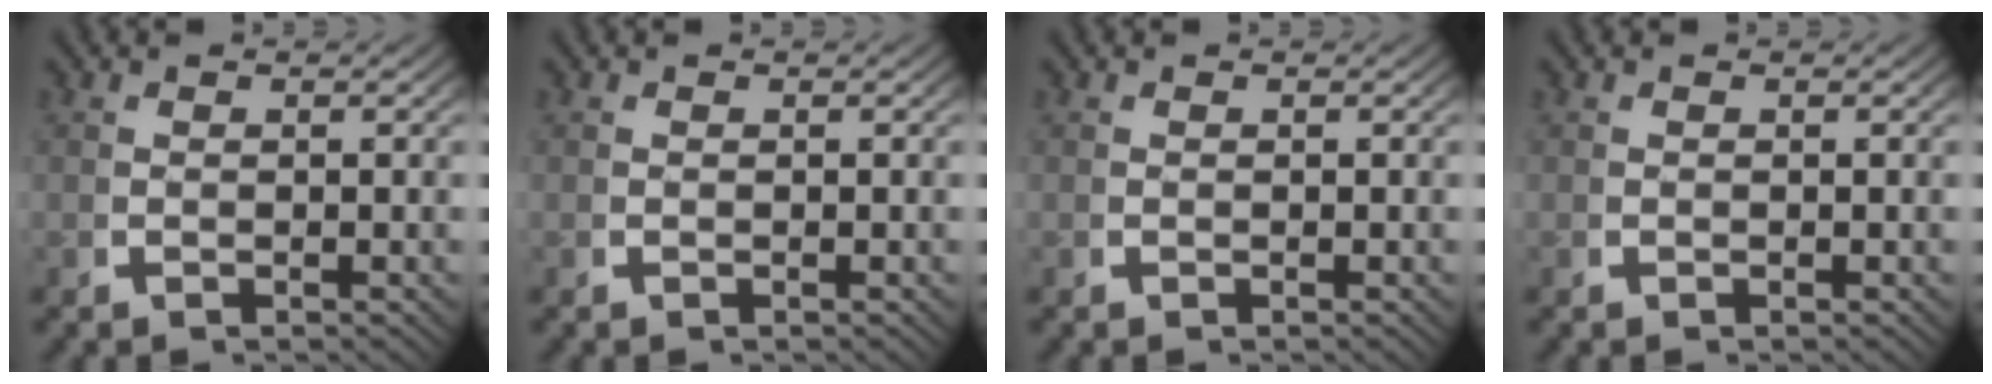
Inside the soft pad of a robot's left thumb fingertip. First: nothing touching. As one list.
[{"total": 0.0}, {"total": 0.0}, {"total": 0.0}]